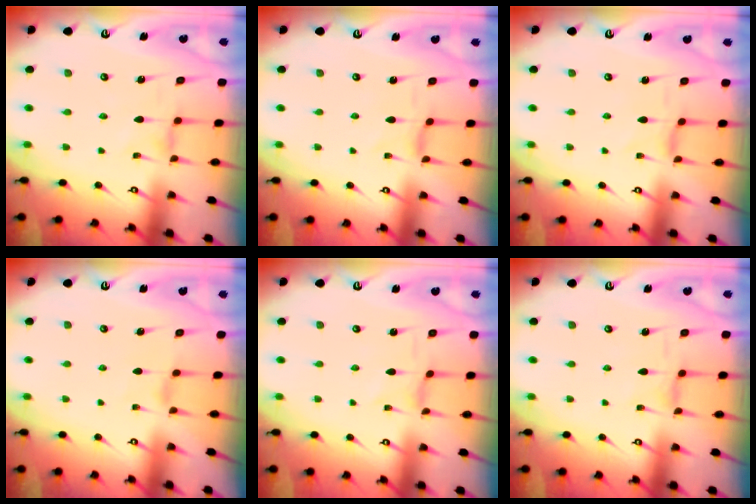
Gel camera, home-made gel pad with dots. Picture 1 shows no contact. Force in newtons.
{"total": 0.0}
{"total": 0.0}
{"total": 0.9, "press": 0.8, "slide": 0.4}
{"total": 0.0}
{"total": 0.0}